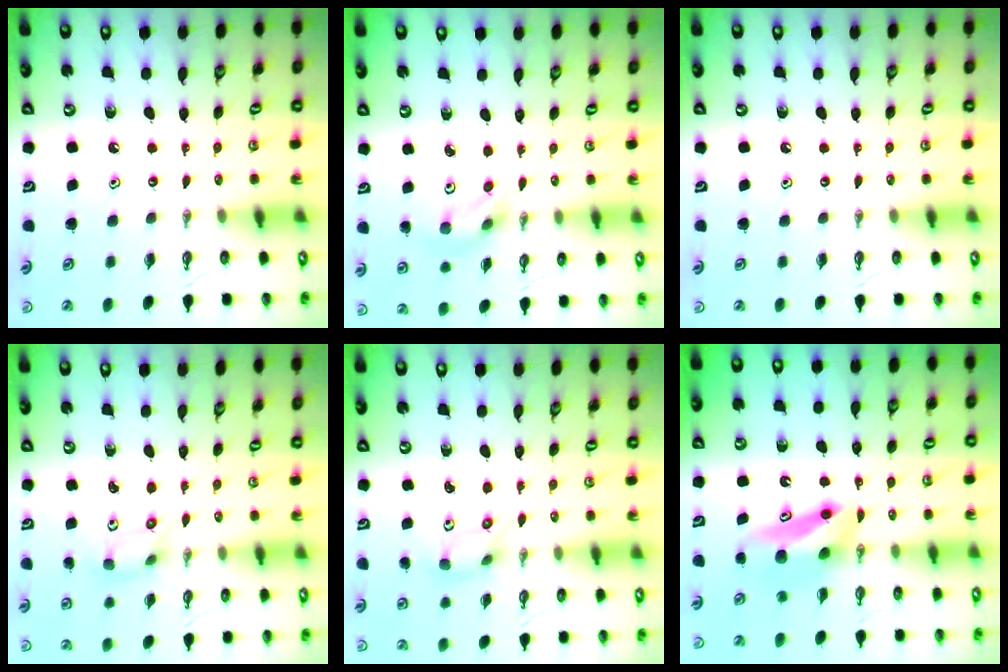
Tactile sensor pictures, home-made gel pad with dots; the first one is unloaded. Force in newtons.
{"total": 4.4, "press": 3.7, "slide": 2.4}
{"total": 0.0}
{"total": 2.0, "press": 1.8, "slide": 0.9}
{"total": 2.0, "press": 1.8, "slide": 0.9}
{"total": 7.9, "press": 7.2, "slide": 3.4}